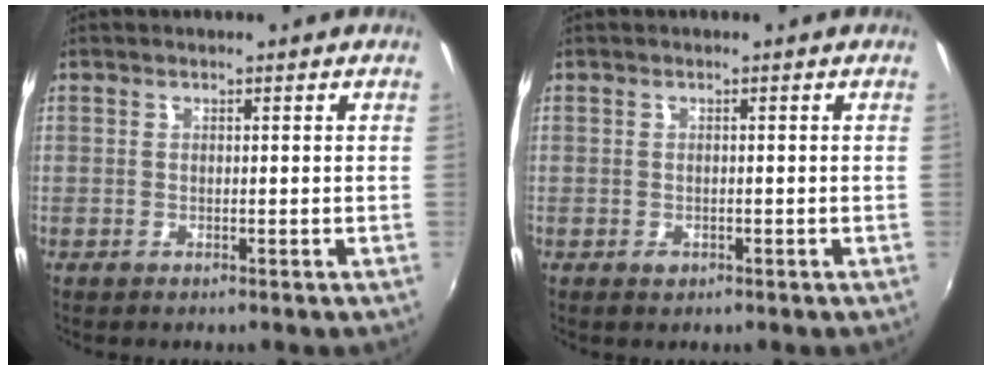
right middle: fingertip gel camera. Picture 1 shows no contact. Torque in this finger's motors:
{"motor_torque": [0.37, -0.20, 0.13, 0.02]}